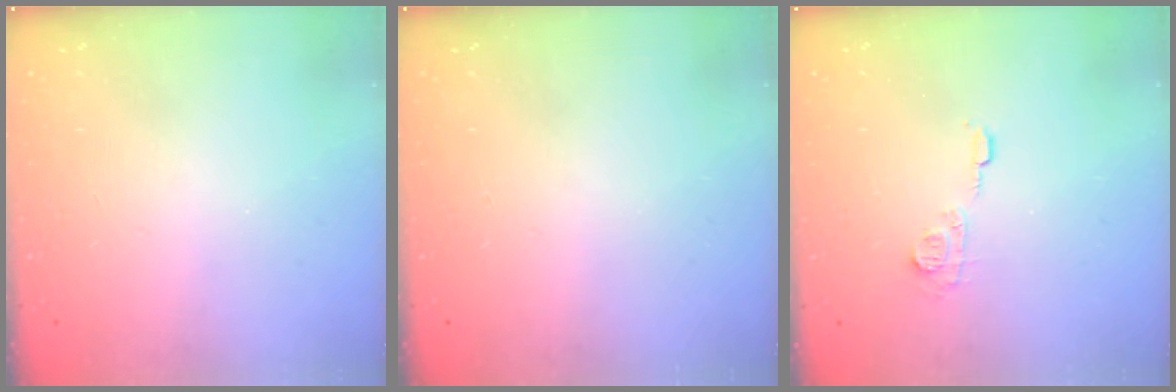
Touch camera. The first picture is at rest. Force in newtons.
{"total": 0.0}
{"total": 6.2, "press": 6.2, "slide": 0.2}